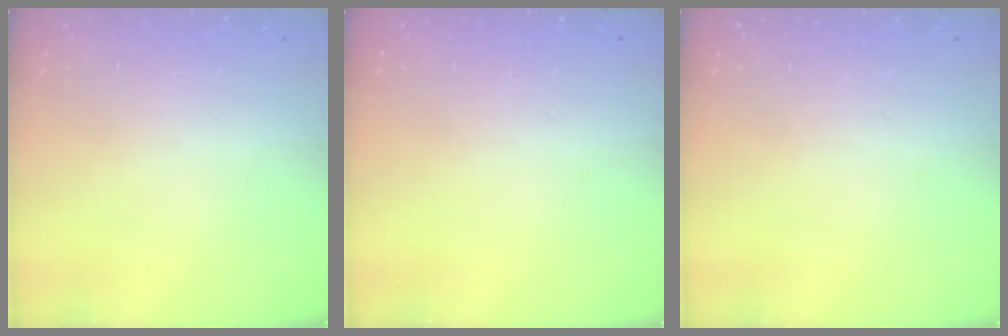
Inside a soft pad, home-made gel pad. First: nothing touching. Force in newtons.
{"total": 0.0}
{"total": 0.0}